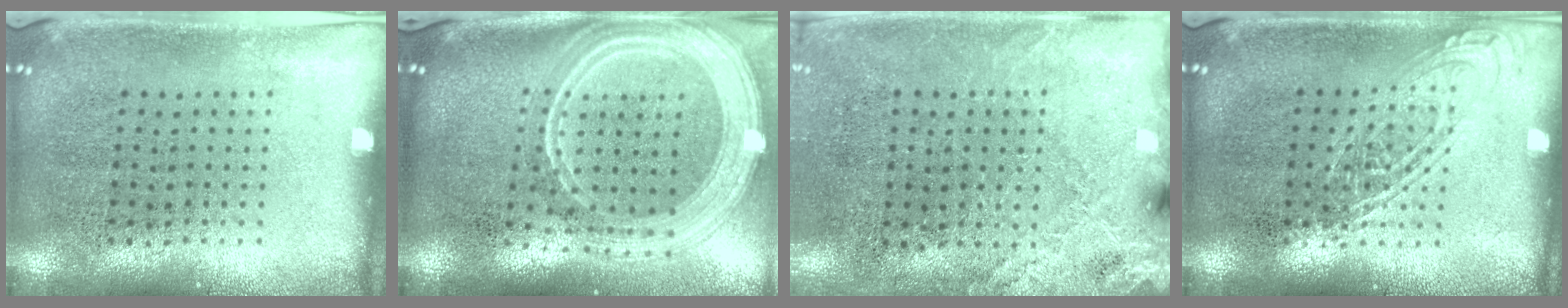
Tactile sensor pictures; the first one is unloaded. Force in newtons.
{"total": 3.0, "press": 2.4, "slide": 1.8}
{"total": 2.6, "press": 2.4, "slide": 1.0}
{"total": 1.0, "press": 1.0, "slide": 0.1}